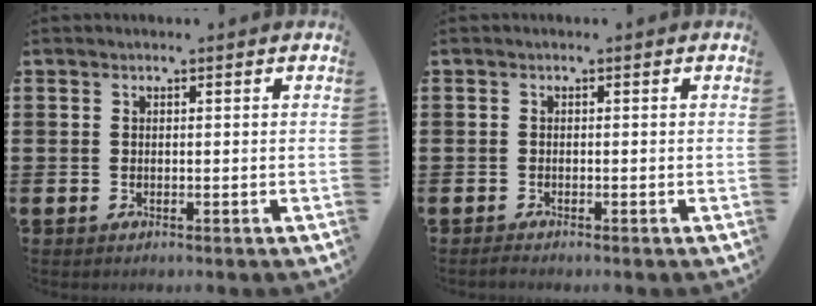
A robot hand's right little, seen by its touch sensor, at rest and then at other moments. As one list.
[{"total": 0.5, "force": [-0.4, 0.0, 0.3], "torque": [-0.006, -0.002, -0.008]}]